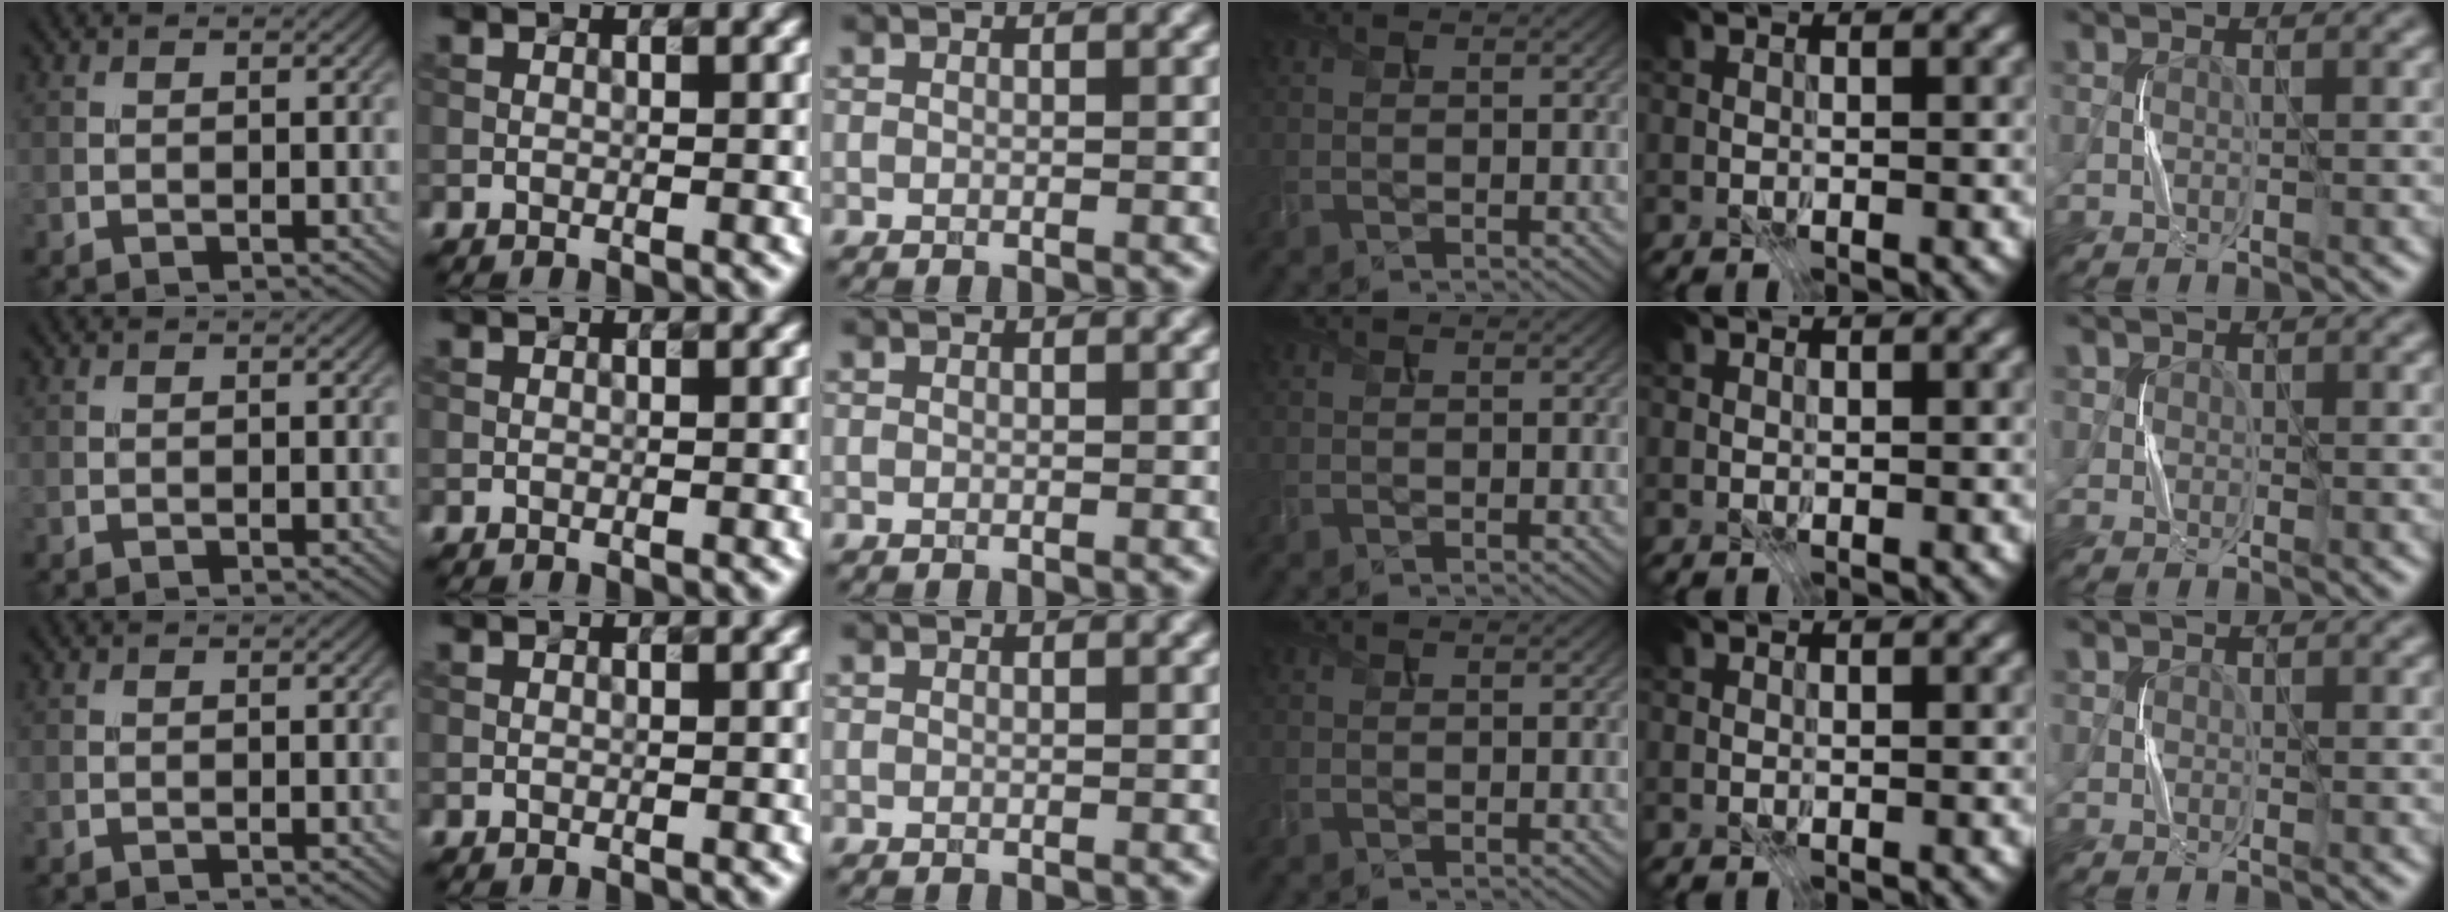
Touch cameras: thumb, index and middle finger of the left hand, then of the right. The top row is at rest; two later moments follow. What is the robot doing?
{"motion": "press", "object": "stapler"}